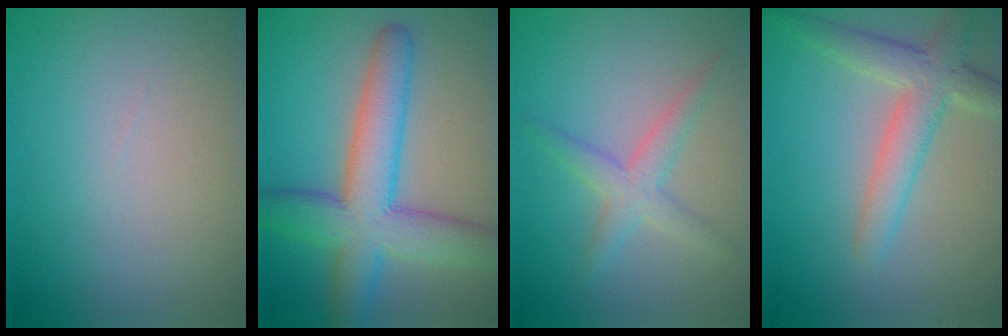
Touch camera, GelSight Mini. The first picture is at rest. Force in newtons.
{"total": 8.1, "press": 8.1, "slide": 0.3}
{"total": 2.8, "press": 2.8, "slide": 0.2}
{"total": 4.4, "press": 4.4, "slide": 0.3}